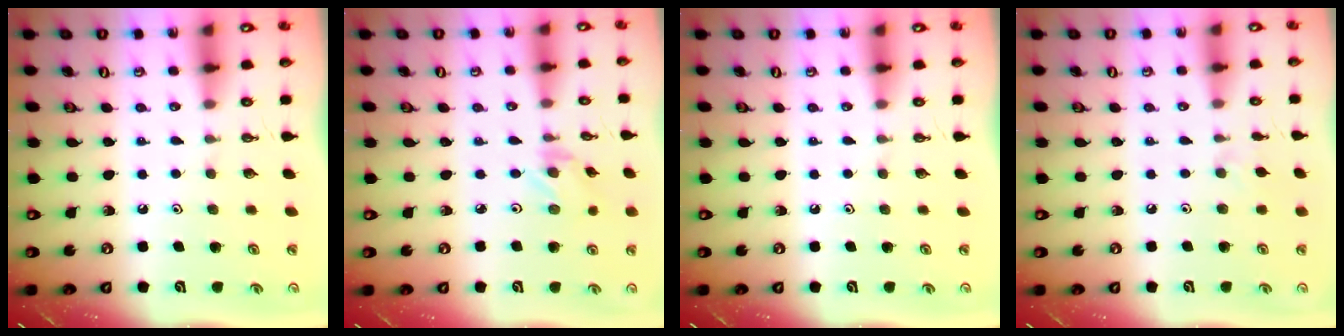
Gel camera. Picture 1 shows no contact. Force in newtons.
{"total": 1.1, "press": 1.0, "slide": 0.4}
{"total": 0.0}
{"total": 2.7, "press": 2.7, "slide": 0.4}